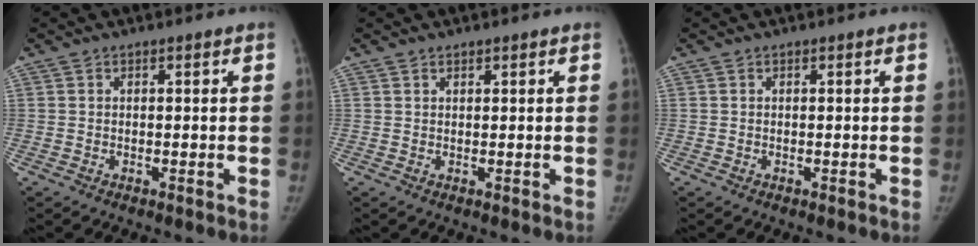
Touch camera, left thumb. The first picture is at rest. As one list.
[{"total": 0.5, "force": [0.5, 0.2, 0.1], "torque": [0.001, -0.002, 0.007]}, {"total": 0.0}]